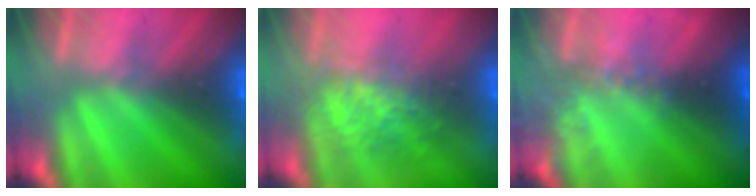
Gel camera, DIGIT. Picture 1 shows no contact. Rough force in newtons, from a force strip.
{"total": 3.8}
{"total": 2.4}